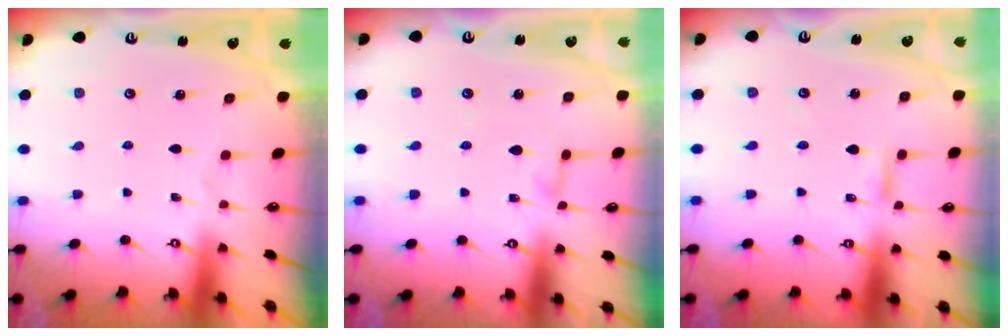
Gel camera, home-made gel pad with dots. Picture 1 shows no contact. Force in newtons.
{"total": 4.7, "press": 4.7, "slide": 0.4}
{"total": 2.8, "press": 2.8, "slide": 0.3}